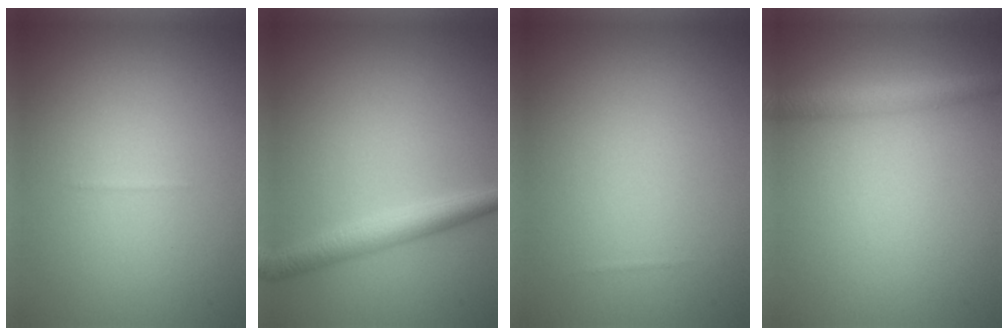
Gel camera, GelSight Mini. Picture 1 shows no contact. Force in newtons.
{"total": 2.8, "press": 2.8, "slide": 0.0}
{"total": 0.0}
{"total": 2.4, "press": 2.4, "slide": 0.2}